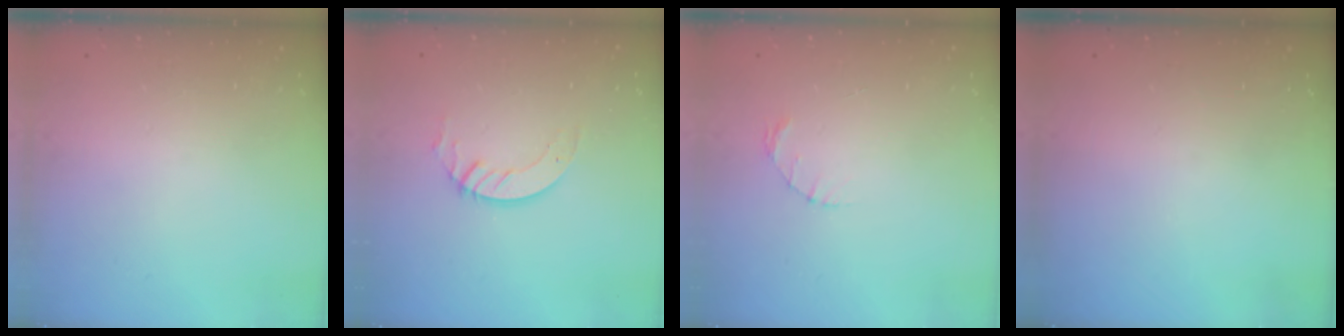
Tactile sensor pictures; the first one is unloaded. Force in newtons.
{"total": 2.8, "press": 2.8, "slide": 0.2}
{"total": 1.4, "press": 1.4, "slide": 0.2}
{"total": 0.0}